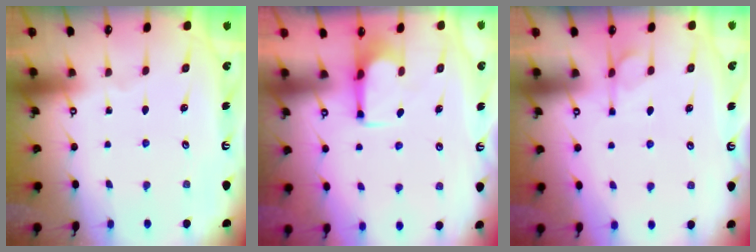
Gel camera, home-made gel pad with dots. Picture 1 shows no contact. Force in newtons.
{"total": 2.8, "press": 2.7, "slide": 0.8}
{"total": 1.6, "press": 0.8, "slide": 1.3}